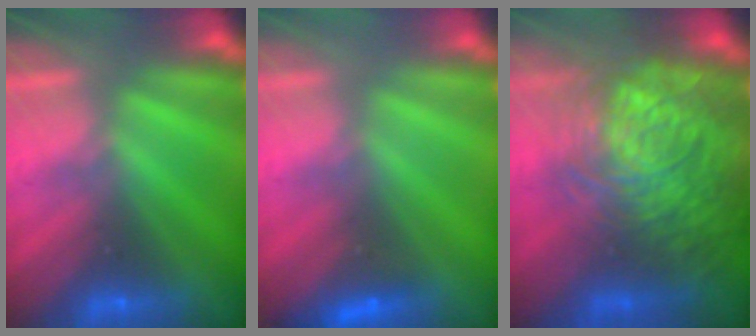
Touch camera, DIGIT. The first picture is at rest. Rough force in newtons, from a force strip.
{"total": 2.3}
{"total": 11.0}